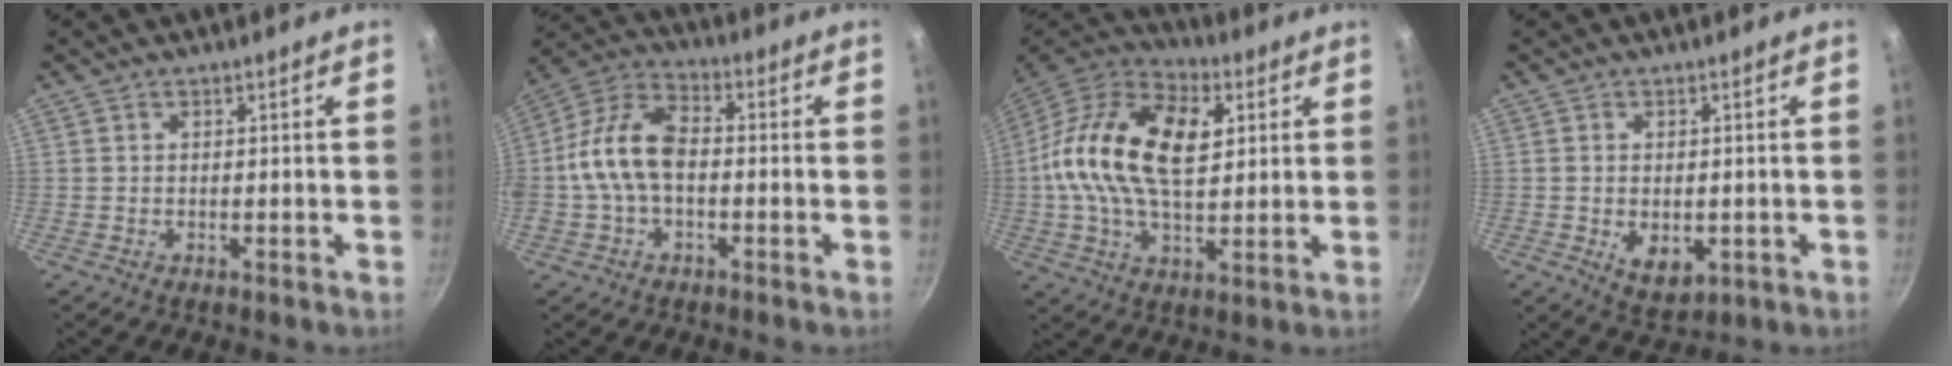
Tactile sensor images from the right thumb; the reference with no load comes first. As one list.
[{"total": 12.2, "force": [-1.1, 7.2, 9.8], "torque": [-0.179, 0.041, -0.038]}, {"total": 22.6, "force": [4.0, 13.1, 18.0], "torque": [-0.328, 0.017, 0.051]}, {"total": 6.2, "force": [-1.1, 4.0, 4.6], "torque": [-0.062, -0.010, -0.006]}]